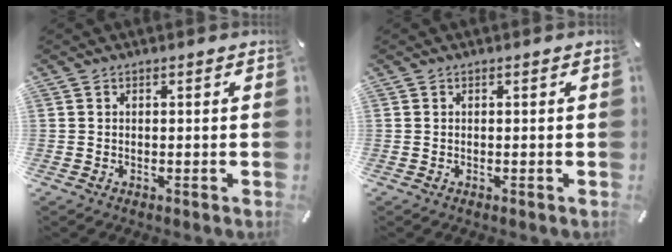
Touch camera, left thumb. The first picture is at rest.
{"total": 0.0}